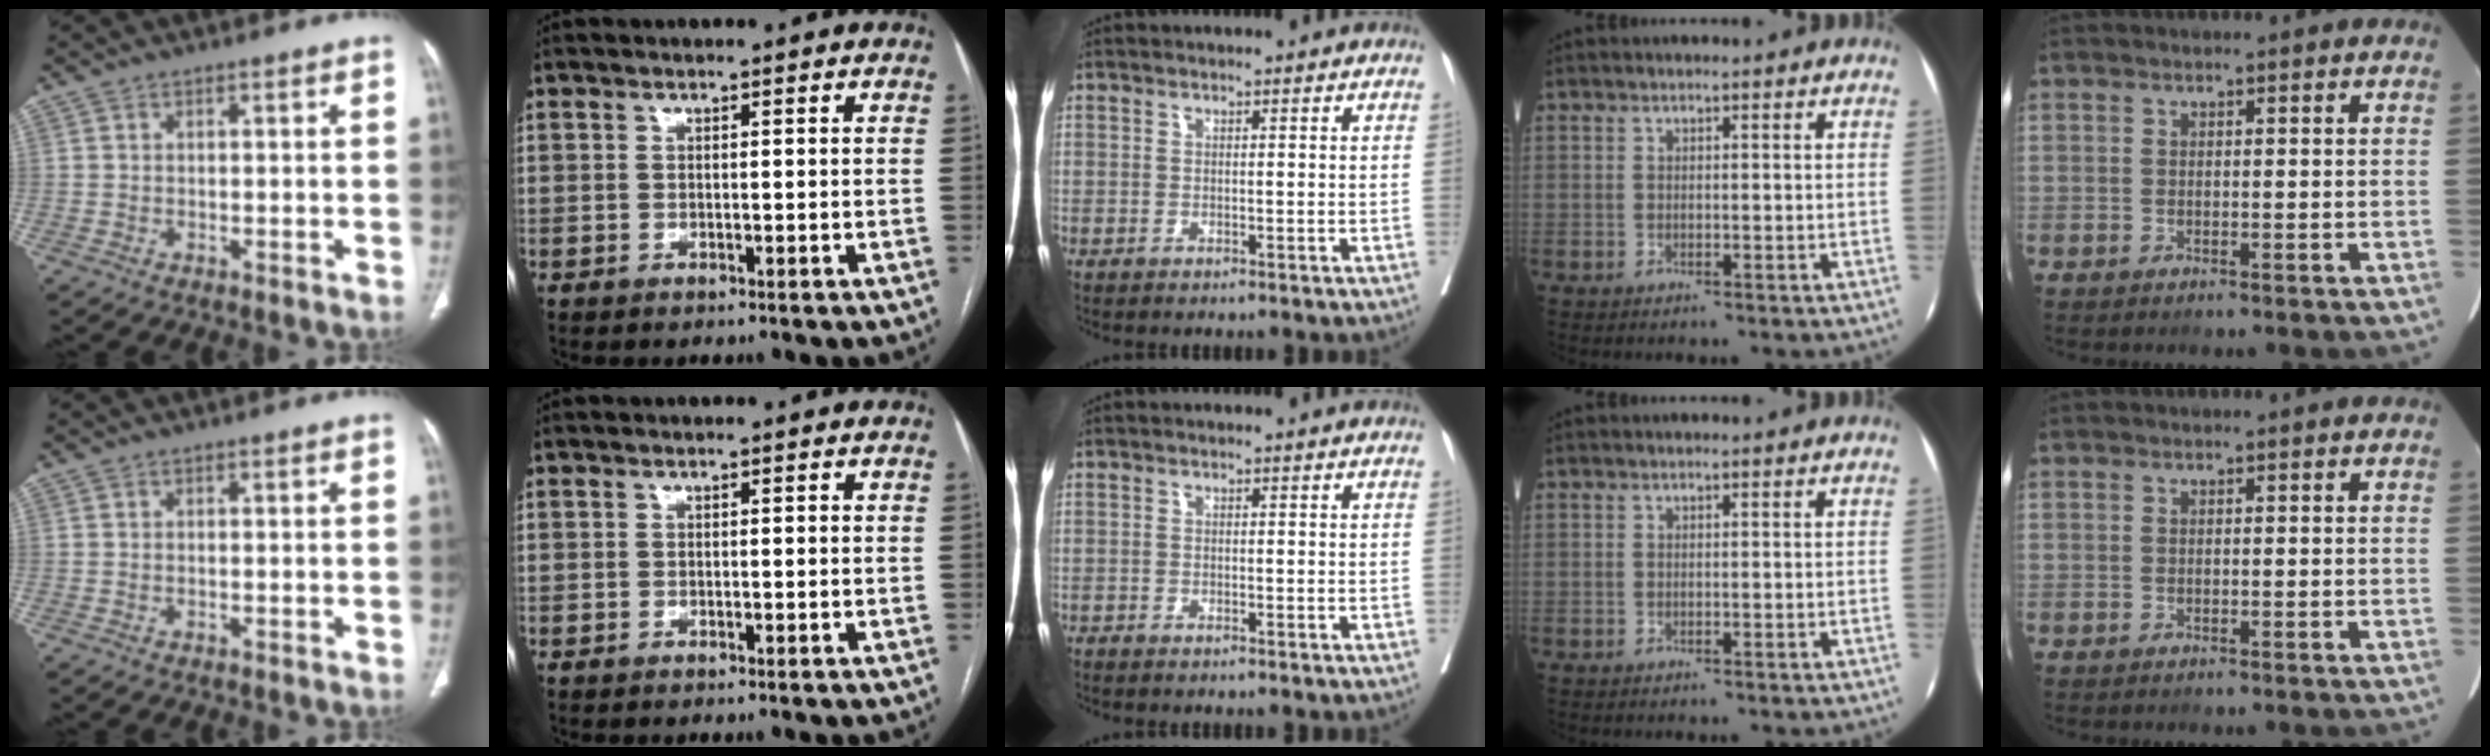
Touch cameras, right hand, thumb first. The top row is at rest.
{"middle": {"total": 0.5, "force": [-0.5, 0.0, 0.1], "torque": [-0.004, 0.000, -0.011]}}